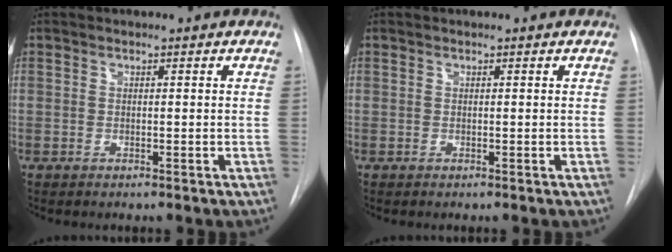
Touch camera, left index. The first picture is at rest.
{"total": 0.0}